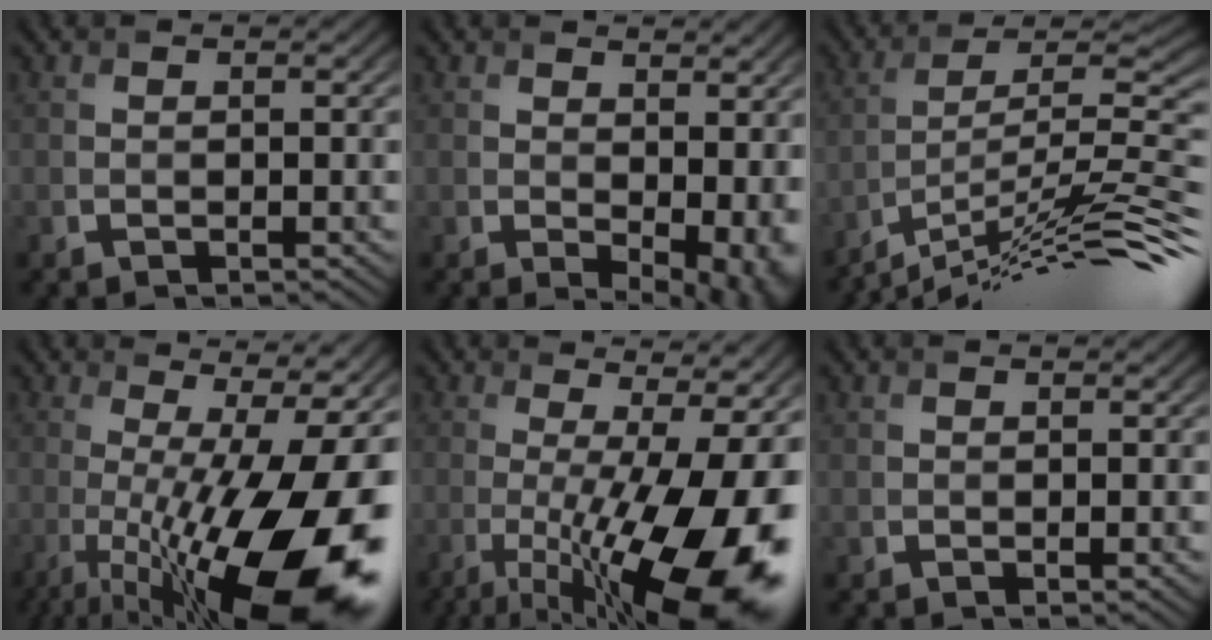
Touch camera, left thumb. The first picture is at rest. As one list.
[{"total": 7.4, "force": [0.7, 4.2, 6.1], "torque": [-0.077, -0.018, 0.041]}, {"total": 13.7, "force": [-9.3, 2.1, 9.9], "torque": [-0.162, 0.015, -0.156]}, {"total": 19.8, "force": [-4.9, 5.7, 18.4], "torque": [-0.258, -0.028, -0.076]}, {"total": 18.0, "force": [-4.2, 5.4, 16.7], "torque": [-0.240, -0.026, -0.053]}, {"total": 0.7, "force": [0.6, 0.1, 0.4], "torque": [-0.007, 0.001, 0.014]}]